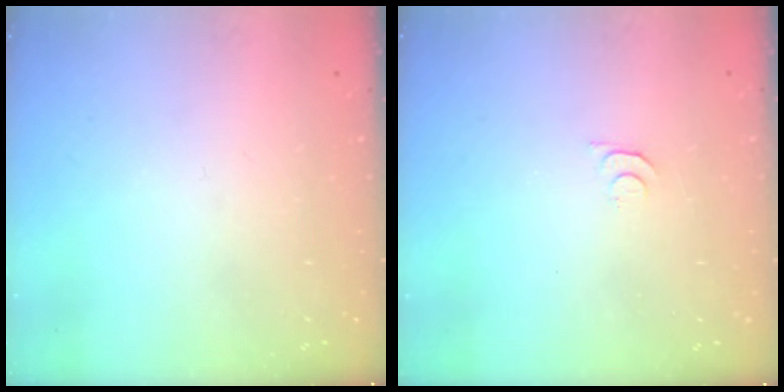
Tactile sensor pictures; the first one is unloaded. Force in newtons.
{"total": 4.1, "press": 4.0, "slide": 0.6}